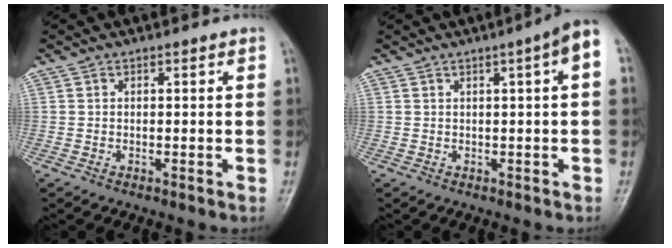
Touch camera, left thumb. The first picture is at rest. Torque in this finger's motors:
{"motor_torque": [2.42, 2.59, 1.69, -1.07, 0.01]}